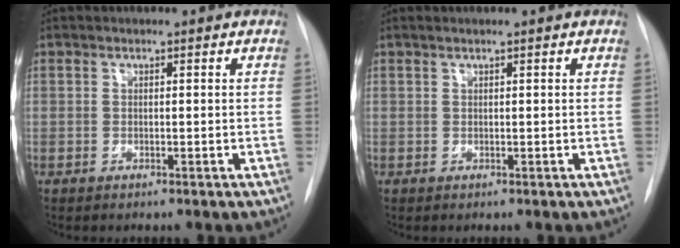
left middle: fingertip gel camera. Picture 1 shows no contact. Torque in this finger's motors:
{"motor_torque": [0.77, -0.98, 0.09, 0.00]}